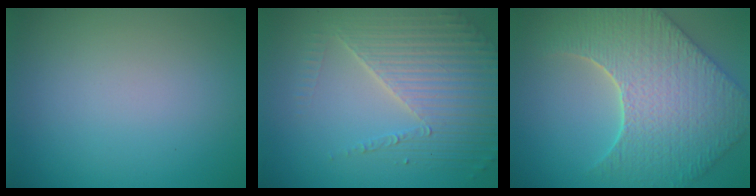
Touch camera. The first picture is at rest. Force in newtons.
{"total": 5.8, "press": 4.5, "slide": 3.7}
{"total": 8.1, "press": 6.9, "slide": 4.2}